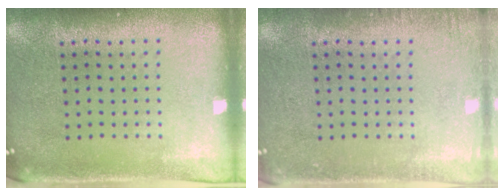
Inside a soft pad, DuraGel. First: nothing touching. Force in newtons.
{"total": 1.5, "press": 1.4, "slide": 0.2}